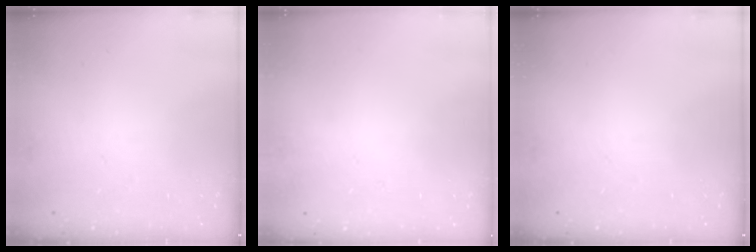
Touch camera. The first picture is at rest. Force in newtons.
{"total": 1.6, "press": 1.6, "slide": 0.2}
{"total": 0.0}